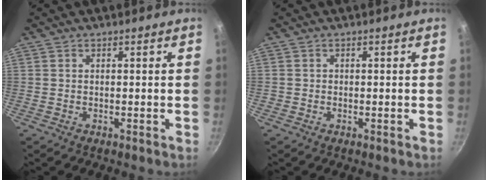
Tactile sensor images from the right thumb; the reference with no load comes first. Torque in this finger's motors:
{"motor_torque": [0.17, 0.04, 0.35, 0.33, 0.02]}